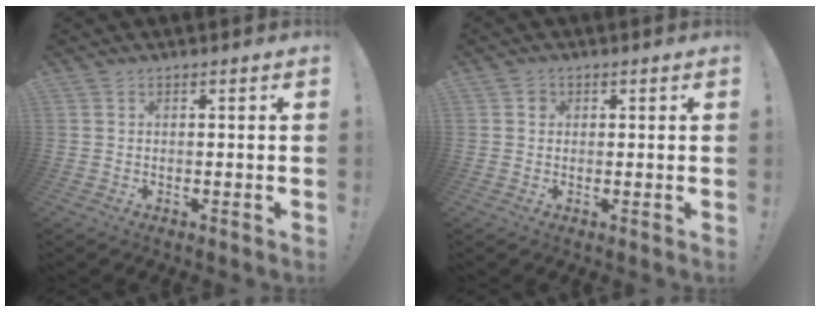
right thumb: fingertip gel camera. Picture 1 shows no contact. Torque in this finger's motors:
{"motor_torque": [0.26, 0.48, 0.17, -0.04, -0.09]}